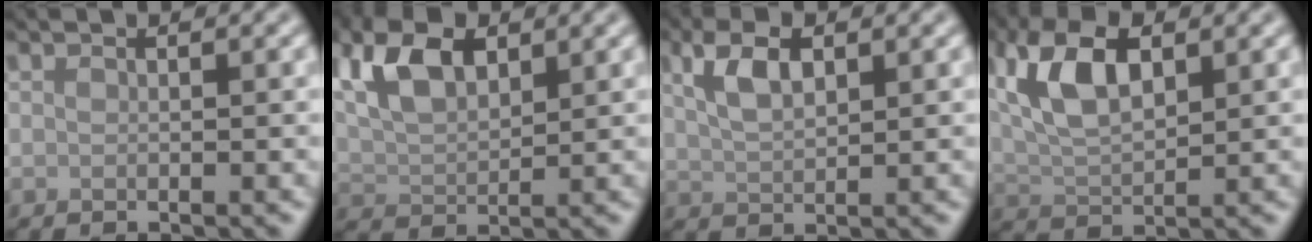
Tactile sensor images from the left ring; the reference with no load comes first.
{"total": 6.1, "force": [2.7, 3.2, 4.4], "torque": [-0.093, 0.010, 0.046]}
{"total": 3.8, "force": [1.5, 1.9, 3.0], "torque": [-0.064, 0.010, 0.029]}
{"total": 7.0, "force": [2.5, 3.6, 5.5], "torque": [-0.113, 0.015, 0.042]}